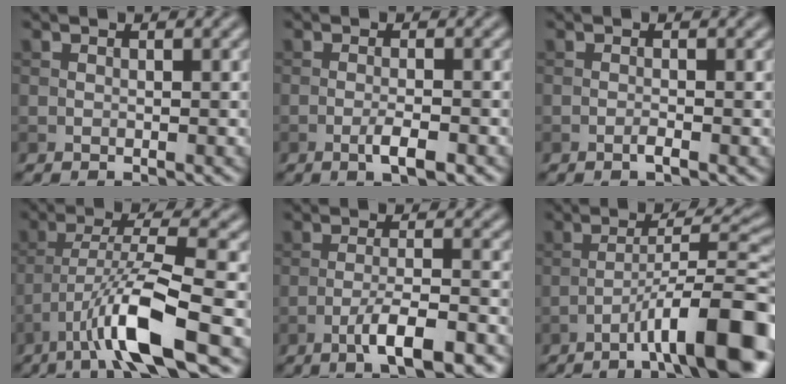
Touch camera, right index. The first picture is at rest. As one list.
[{"total": 2.8, "force": [-1.3, 0.6, 2.4], "torque": [-0.043, 0.001, -0.025]}, {"total": 0.9, "force": [-0.5, 0.1, 0.8], "torque": [-0.015, 0.002, -0.011]}, {"total": 8.6, "force": [-4.6, 1.2, 7.2], "torque": [-0.130, 0.008, -0.085]}, {"total": 6.5, "force": [-3.8, 1.4, 5.1], "torque": [-0.087, 0.004, -0.061]}, {"total": 11.5, "force": [-6.1, 1.9, 9.6], "torque": [-0.136, 0.025, -0.091]}]